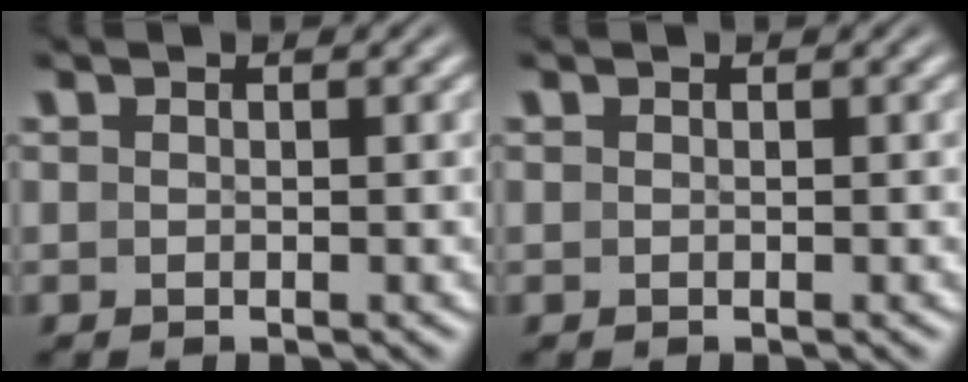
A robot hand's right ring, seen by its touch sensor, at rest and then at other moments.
{"total": 0.0}